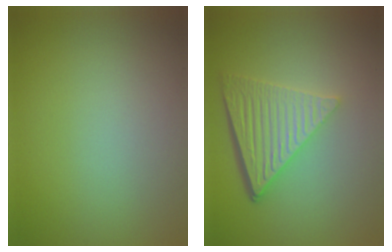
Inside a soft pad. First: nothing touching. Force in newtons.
{"total": 6.2, "press": 4.2, "slide": 4.5}